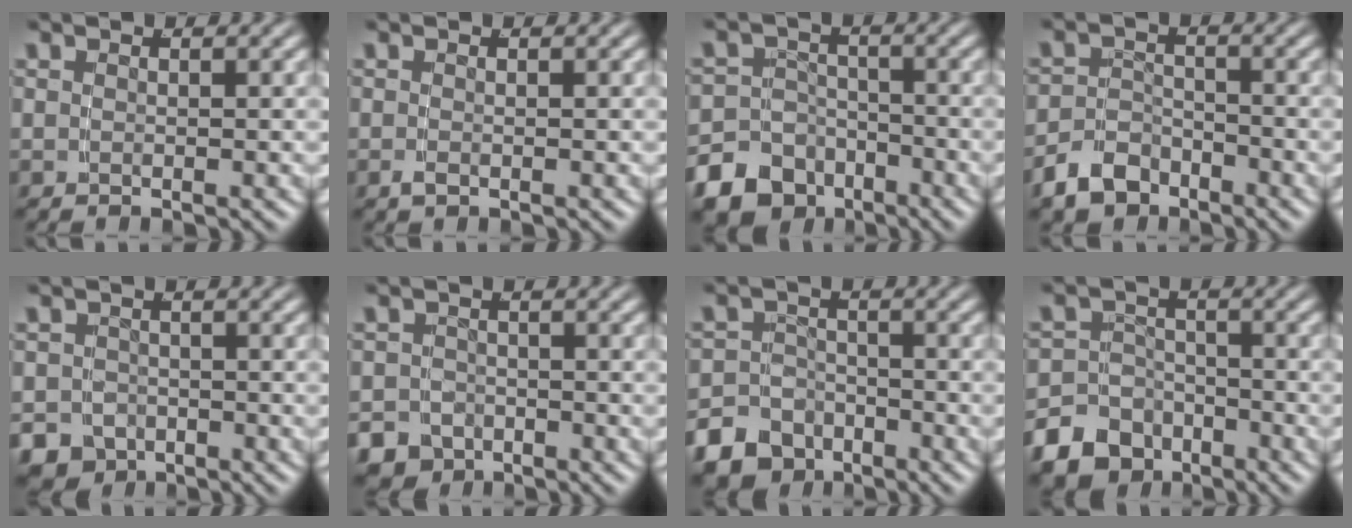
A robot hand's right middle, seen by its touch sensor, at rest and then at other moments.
{"total": 0.6, "force": [-0.5, -0.1, 0.3], "torque": [-0.009, -0.007, -0.005]}
{"total": 10.0, "force": [-6.1, 7.5, 2.4], "torque": [-0.044, -0.035, -0.101]}
{"total": 4.4, "force": [-3.5, 2.4, 1.2], "torque": [-0.015, -0.006, -0.059]}
{"total": 6.7, "force": [-4.0, 5.1, 1.6], "torque": [-0.028, -0.031, -0.064]}
{"total": 6.0, "force": [-3.8, 4.4, 1.3], "torque": [-0.021, -0.026, -0.061]}
{"total": 8.3, "force": [-5.1, 6.1, 2.1], "torque": [-0.035, -0.027, -0.086]}
{"total": 8.9, "force": [-5.5, 6.7, 2.2], "torque": [-0.040, -0.030, -0.091]}